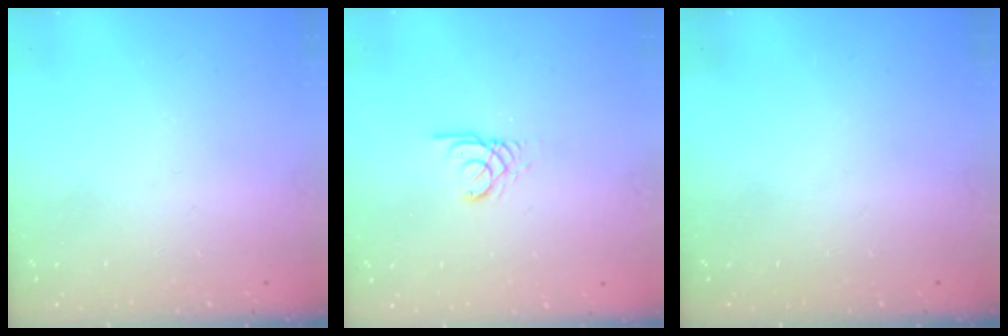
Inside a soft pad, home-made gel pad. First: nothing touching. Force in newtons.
{"total": 2.4, "press": 2.4, "slide": 0.4}
{"total": 0.0}